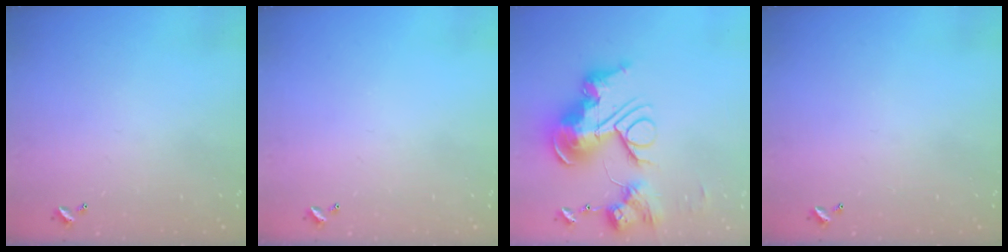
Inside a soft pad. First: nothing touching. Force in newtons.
{"total": 0.0}
{"total": 0.7, "press": 0.7, "slide": 0.0}
{"total": 0.0}